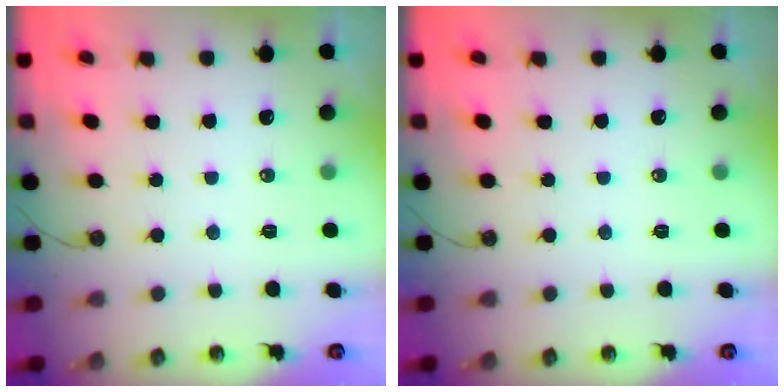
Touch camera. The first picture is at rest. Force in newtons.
{"total": 0.0}